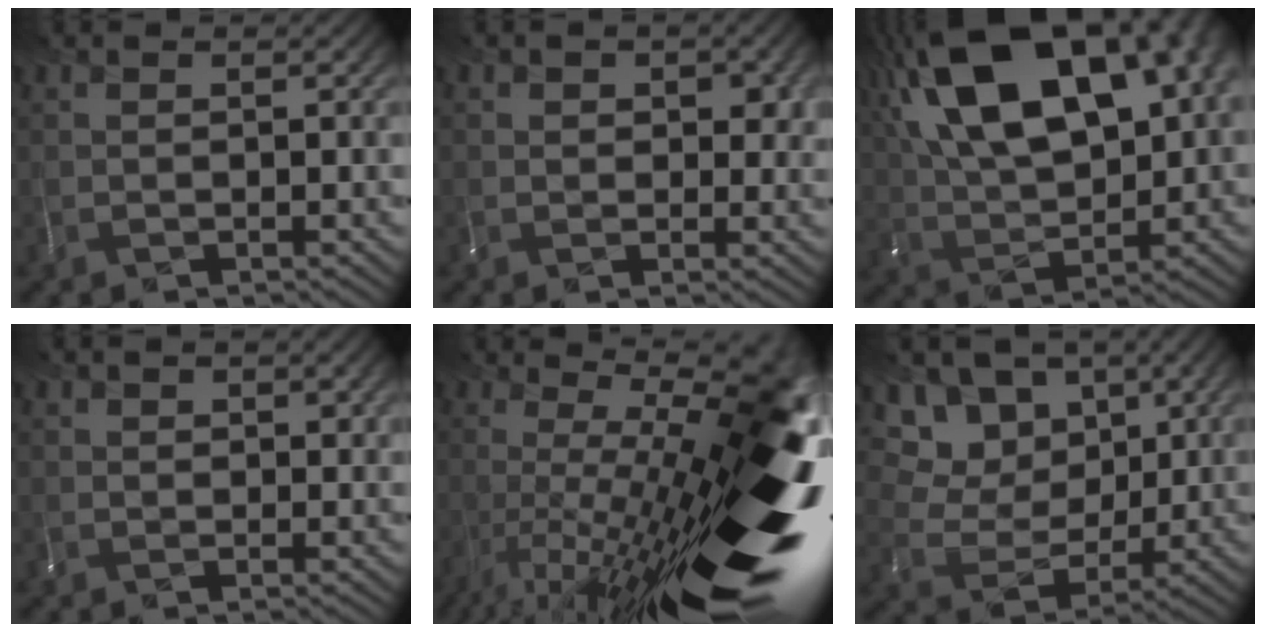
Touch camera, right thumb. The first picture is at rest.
{"total": 3.2, "force": [0.9, 2.3, 2.0], "torque": [-0.020, -0.010, 0.022]}
{"total": 20.7, "force": [7.7, 11.1, 15.6], "torque": [-0.285, 0.046, 0.117]}
{"total": 1.1, "force": [0.4, 1.0, 0.4], "torque": [0.004, -0.007, 0.014]}
{"total": 20.6, "force": [-4.6, 5.1, 19.4], "torque": [-0.244, 0.003, -0.080]}
{"total": 13.5, "force": [6.5, 10.3, 5.9], "torque": [-0.175, 0.015, 0.145]}